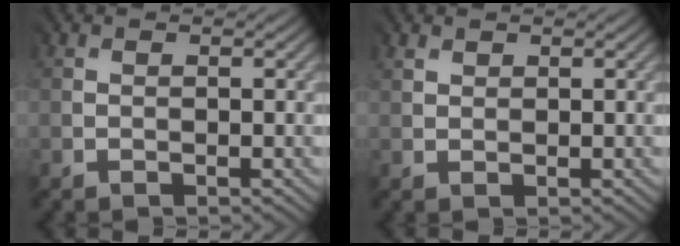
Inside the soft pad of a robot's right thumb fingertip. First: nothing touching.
{"total": 1.7, "force": [1.5, 0.9, -0.2], "torque": [0.004, 0.004, 0.029]}